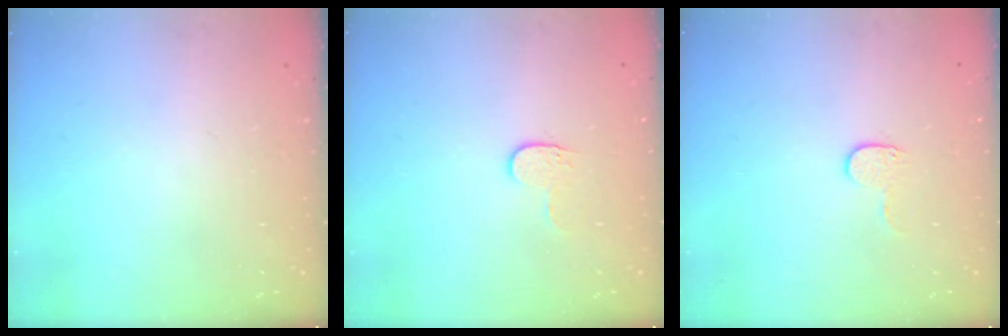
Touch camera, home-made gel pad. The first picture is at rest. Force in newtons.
{"total": 4.0, "press": 4.0, "slide": 0.5}
{"total": 4.7, "press": 4.7, "slide": 0.5}